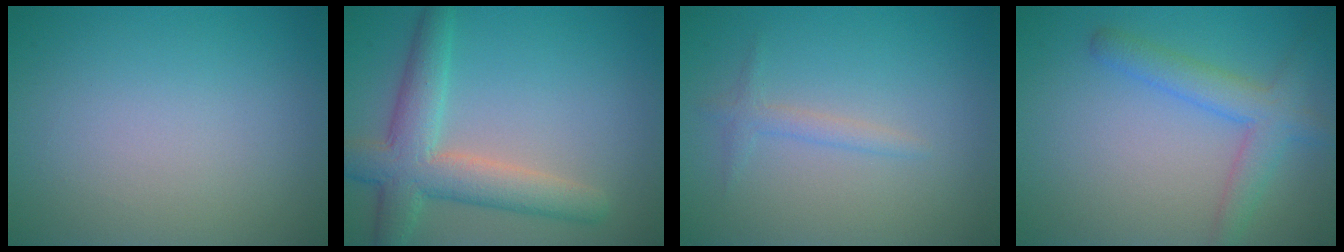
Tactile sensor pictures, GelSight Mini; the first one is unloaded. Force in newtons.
{"total": 5.8, "press": 5.8, "slide": 0.3}
{"total": 1.3, "press": 1.3, "slide": 0.0}
{"total": 3.7, "press": 3.7, "slide": 0.2}